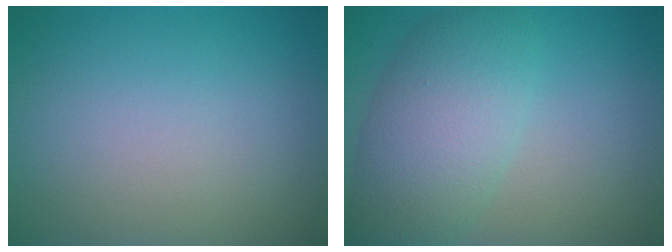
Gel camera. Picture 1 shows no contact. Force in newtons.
{"total": 6.5, "press": 6.5, "slide": 0.2}